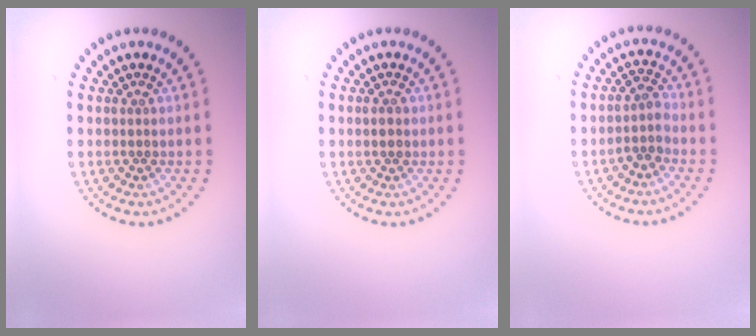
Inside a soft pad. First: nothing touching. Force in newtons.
{"total": 1.2, "press": 1.2, "slide": 0.0}
{"total": 1.9, "press": 1.6, "slide": 1.0}